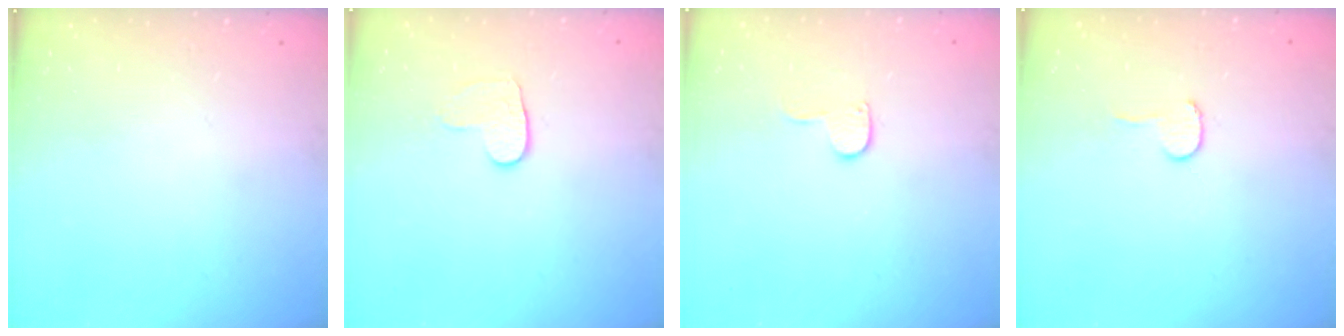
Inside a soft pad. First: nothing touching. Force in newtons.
{"total": 5.6, "press": 5.5, "slide": 0.5}
{"total": 6.4, "press": 6.4, "slide": 0.5}
{"total": 4.1, "press": 4.1, "slide": 0.4}